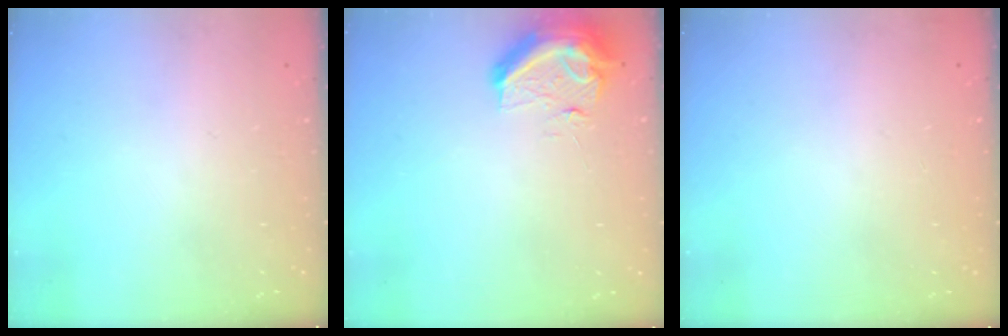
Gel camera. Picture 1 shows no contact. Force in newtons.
{"total": 15.4, "press": 11.8, "slide": 9.9}
{"total": 2.8, "press": 2.3, "slide": 1.7}